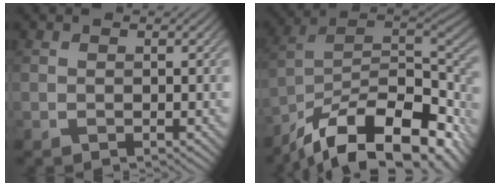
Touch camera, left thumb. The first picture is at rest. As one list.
[{"total": 17.5, "force": [-11.9, 6.9, 10.9], "torque": [-0.217, -0.028, -0.193]}]